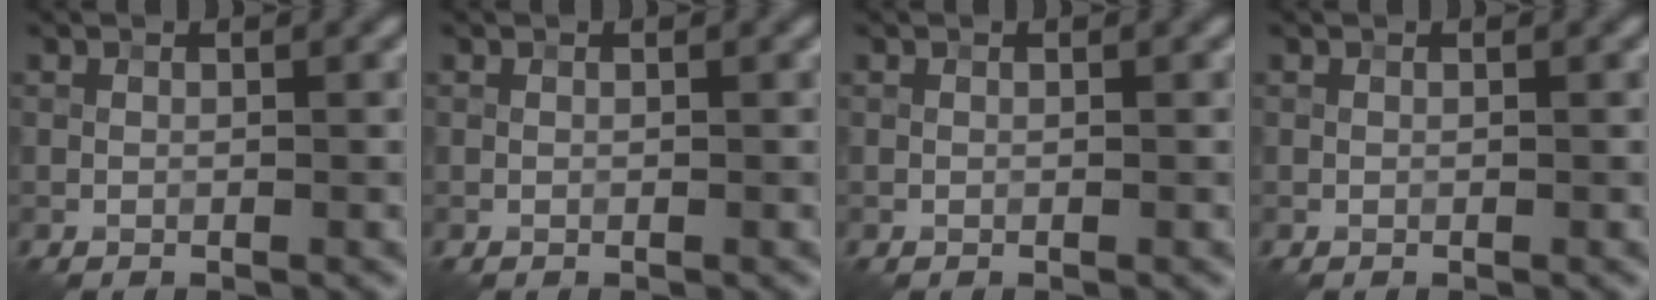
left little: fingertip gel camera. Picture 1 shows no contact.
{"total": 0.0}
{"total": 0.0}
{"total": 0.0}